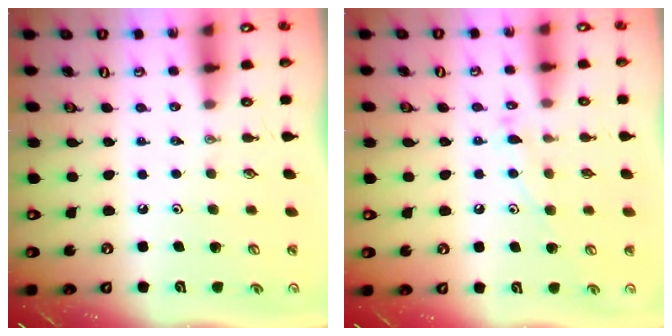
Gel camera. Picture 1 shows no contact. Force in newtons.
{"total": 7.9, "press": 7.8, "slide": 0.5}